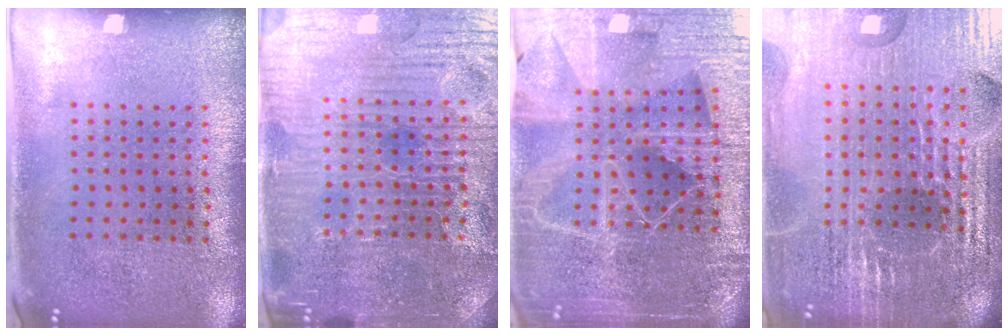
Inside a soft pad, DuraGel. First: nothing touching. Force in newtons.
{"total": 4.9, "press": 4.7, "slide": 1.3}
{"total": 5.8, "press": 5.1, "slide": 2.7}
{"total": 6.2, "press": 5.5, "slide": 2.8}